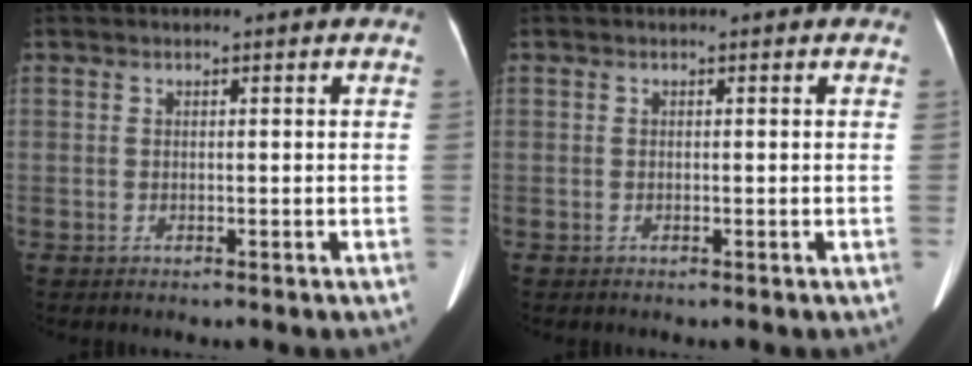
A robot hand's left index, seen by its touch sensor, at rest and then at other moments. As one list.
[{"total": 0.0}]